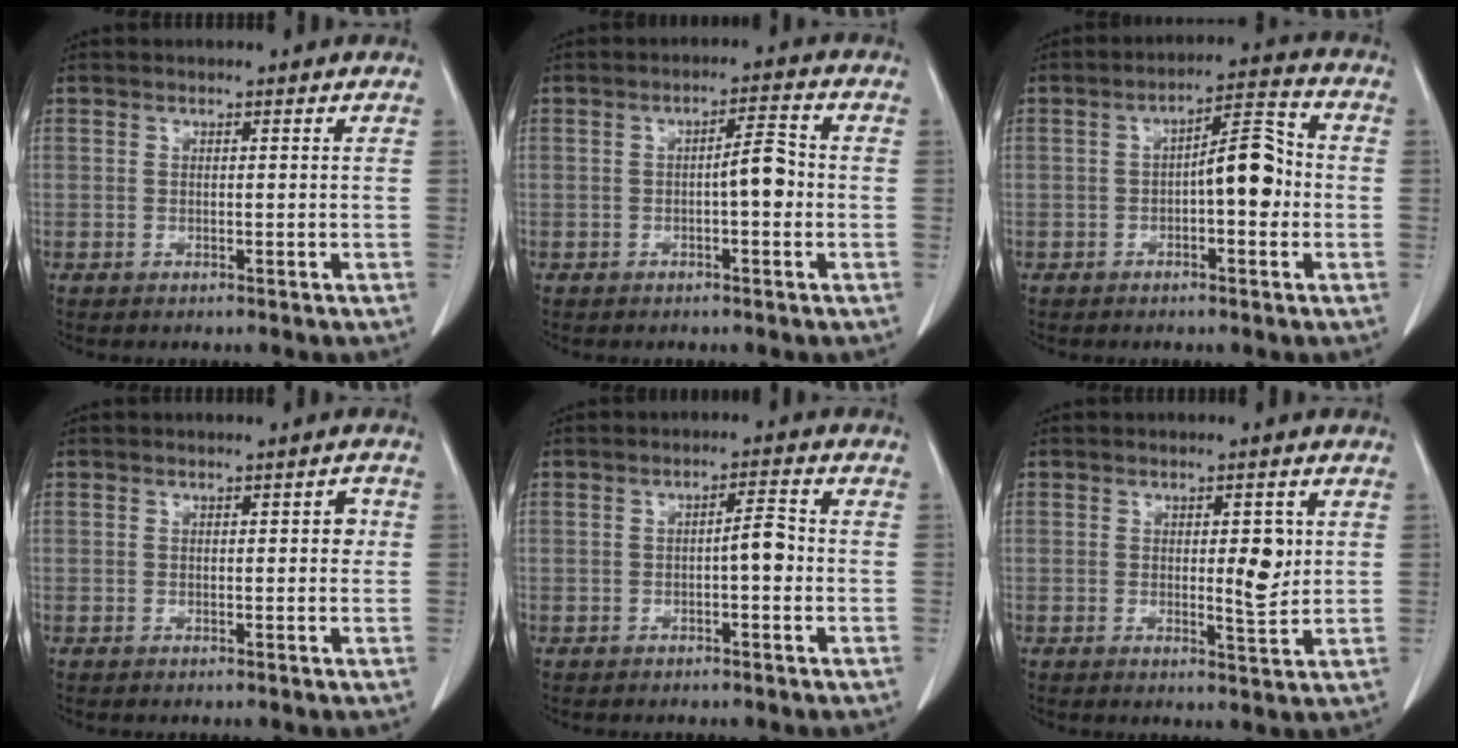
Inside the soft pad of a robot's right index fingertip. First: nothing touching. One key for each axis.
{"total": 4.0, "fx": -0.6, "fy": 0.8, "fz": 3.9, "tx": -0.060, "ty": 0.010, "tz": -0.009}
{"total": 7.4, "fx": -0.8, "fy": 2.2, "fz": 7.0, "tx": -0.106, "ty": 0.028, "tz": -0.012}
{"total": 1.8, "fx": 0.2, "fy": 0.8, "fz": 1.6, "tx": -0.014, "ty": 0.005, "tz": 0.001}
{"total": 3.2, "fx": -0.5, "fy": 0.6, "fz": 3.1, "tx": -0.046, "ty": 0.008, "tz": -0.009}
{"total": 4.5, "fx": 0.7, "fy": 1.2, "fz": 4.2, "tx": -0.062, "ty": -0.006, "tz": 0.012}